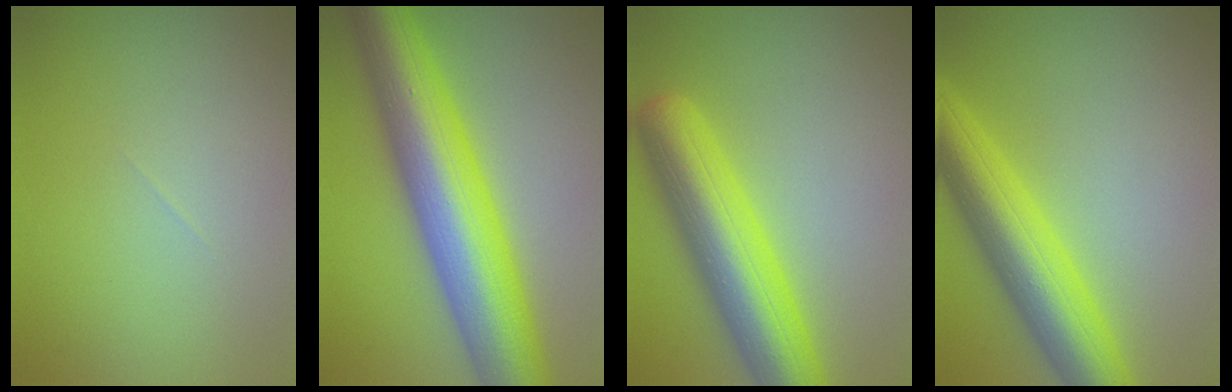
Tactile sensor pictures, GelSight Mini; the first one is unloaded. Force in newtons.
{"total": 13.1, "press": 13.1, "slide": 0.2}
{"total": 9.1, "press": 9.1, "slide": 0.3}
{"total": 8.2, "press": 8.2, "slide": 0.2}